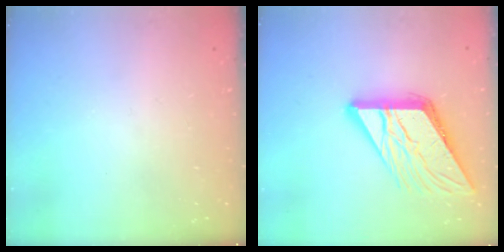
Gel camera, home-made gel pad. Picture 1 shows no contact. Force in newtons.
{"total": 15.0, "press": 14.9, "slide": 1.6}